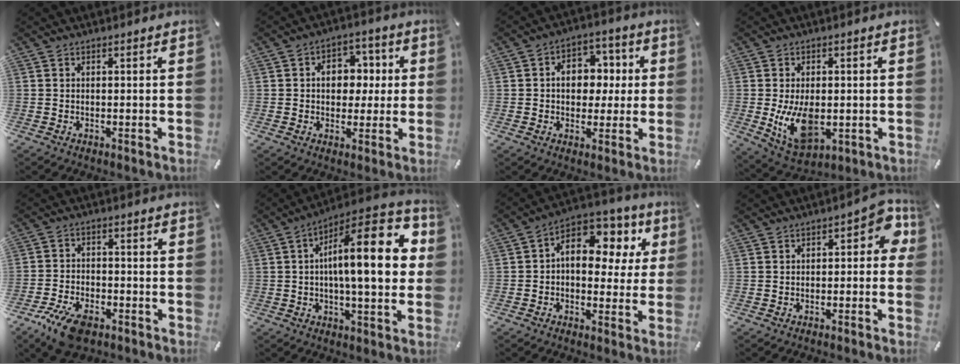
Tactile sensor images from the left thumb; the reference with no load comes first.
{"total": 8.4, "force": [0.4, 6.8, 5.0], "torque": [-0.060, 0.005, 0.002]}
{"total": 9.2, "force": [0.1, 7.4, 5.4], "torque": [-0.072, 0.012, 0.000]}
{"total": 11.3, "force": [-1.2, 7.0, 8.8], "torque": [-0.181, -0.012, -0.017]}
{"total": 8.6, "force": [-5.3, 4.4, 5.2], "torque": [-0.115, 0.018, -0.100]}
{"total": 20.9, "force": [3.1, 6.9, 19.5], "torque": [-0.289, -0.015, 0.039]}
{"total": 12.4, "force": [4.0, 8.4, 8.2], "torque": [-0.113, -0.027, 0.069]}
{"total": 6.1, "force": [-0.2, 3.6, 4.9], "torque": [-0.059, 0.009, -0.010]}